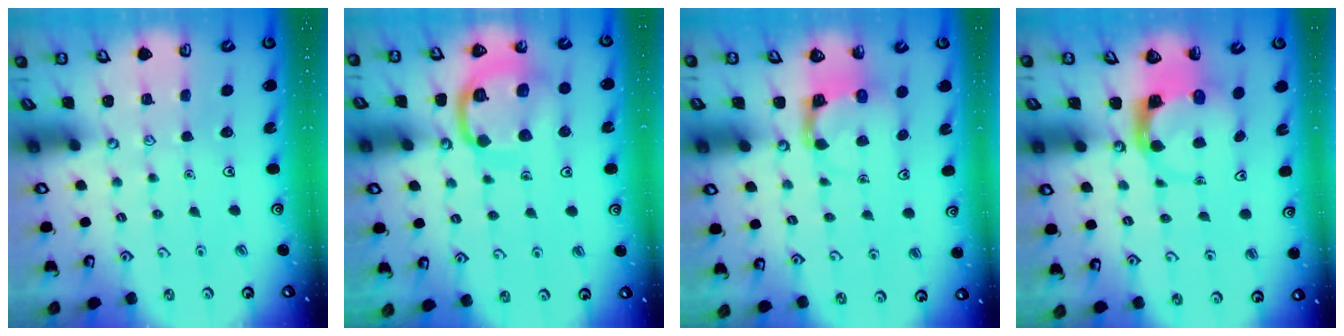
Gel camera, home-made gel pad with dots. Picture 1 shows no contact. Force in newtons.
{"total": 15.2, "press": 15.1, "slide": 1.7}
{"total": 4.4, "press": 4.4, "slide": 0.3}
{"total": 3.8, "press": 3.8, "slide": 0.6}